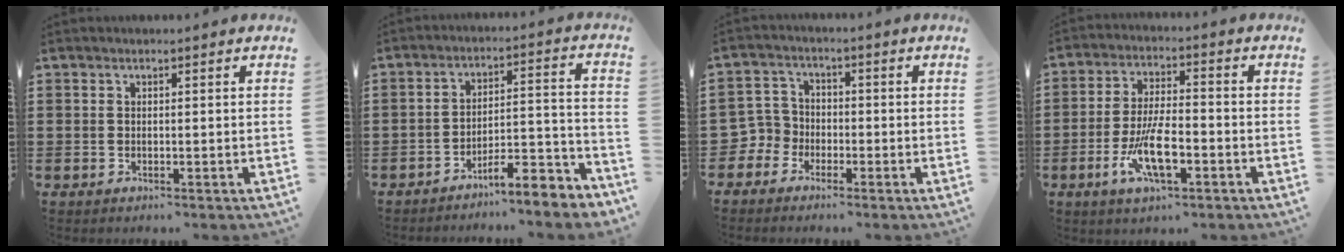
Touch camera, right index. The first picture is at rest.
{"total": 6.9, "force": [-6.2, 0.5, 3.0], "torque": [-0.043, 0.000, -0.117]}
{"total": 4.0, "force": [-2.4, 3.2, 0.3], "torque": [-0.044, -0.002, -0.058]}
{"total": 8.8, "force": [-3.2, 3.1, 7.7], "torque": [-0.161, -0.011, -0.059]}